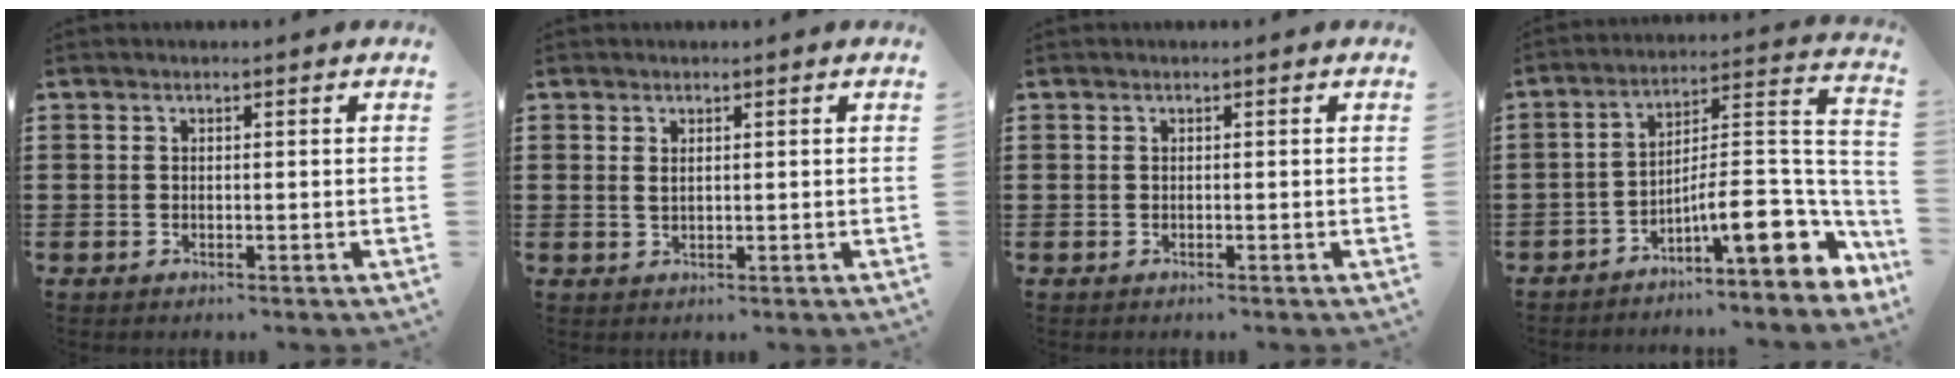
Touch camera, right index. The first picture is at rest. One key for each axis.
{"total": 1.1, "fx": 0.5, "fy": 0.4, "fz": 0.8, "tx": -0.017, "ty": 0.004, "tz": 0.008}
{"total": 0.0}
{"total": 11.2, "fx": -4.9, "fy": 2.6, "fz": 9.8, "tx": -0.137, "ty": -0.026, "tz": -0.093}